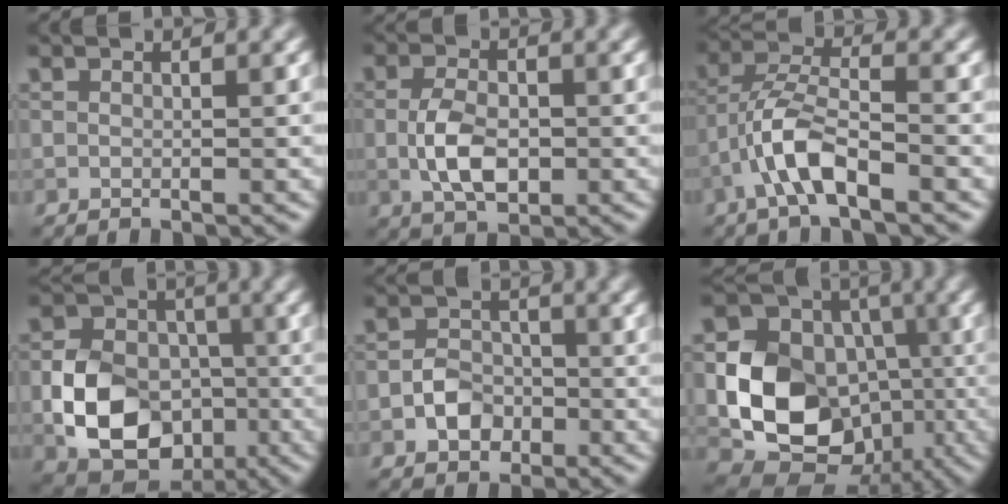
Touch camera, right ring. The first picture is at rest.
{"total": 4.2, "force": [-0.8, 2.4, 3.4], "torque": [-0.073, -0.001, -0.015]}
{"total": 5.2, "force": [-2.6, 1.4, 4.2], "torque": [-0.086, 0.012, -0.054]}
{"total": 9.3, "force": [-2.5, 7.1, 5.4], "torque": [-0.103, -0.010, -0.053]}
{"total": 2.9, "force": [-1.2, 2.3, 1.3], "torque": [-0.016, 0.003, -0.025]}
{"total": 11.7, "force": [-1.9, 9.6, 6.5], "torque": [-0.122, -0.014, -0.041]}